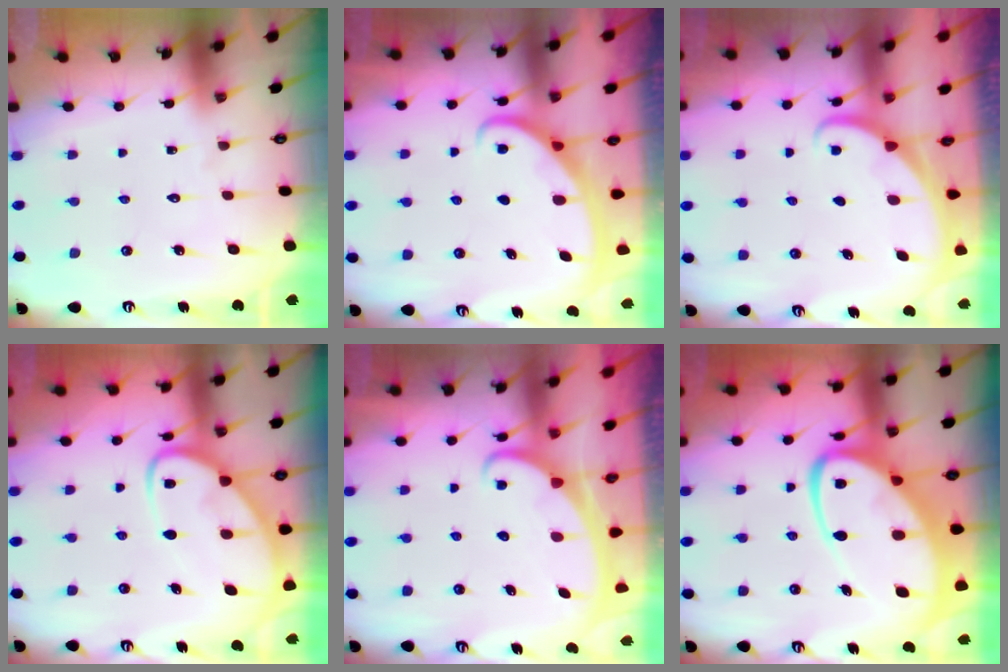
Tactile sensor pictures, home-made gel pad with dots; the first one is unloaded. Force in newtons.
{"total": 2.8, "press": 2.8, "slide": 0.4}
{"total": 1.6, "press": 1.6, "slide": 0.1}
{"total": 10.8, "press": 10.7, "slide": 1.0}
{"total": 2.4, "press": 2.4, "slide": 0.3}
{"total": 16.6, "press": 16.5, "slide": 1.6}